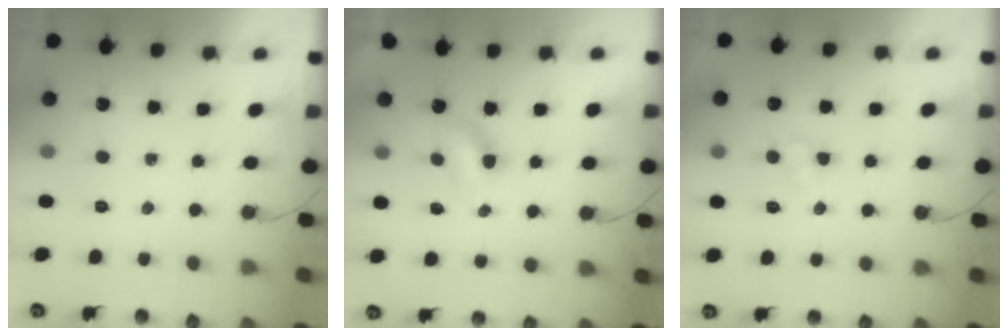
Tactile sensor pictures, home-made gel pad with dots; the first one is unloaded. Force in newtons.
{"total": 3.7, "press": 3.7, "slide": 0.5}
{"total": 4.8, "press": 4.8, "slide": 0.3}